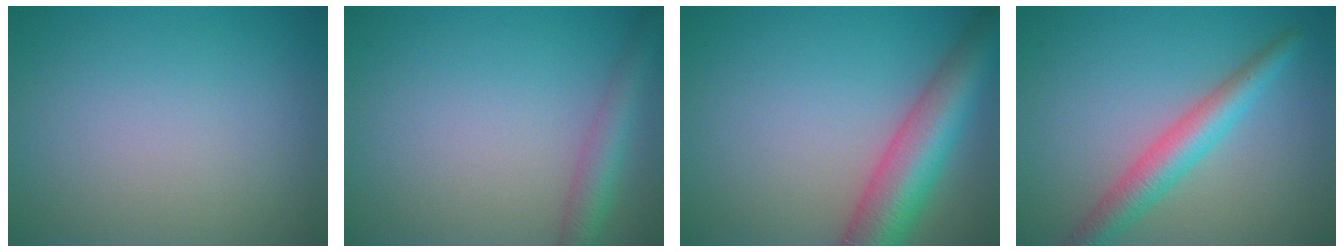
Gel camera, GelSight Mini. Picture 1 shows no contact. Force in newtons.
{"total": 3.0, "press": 3.0, "slide": 0.1}
{"total": 7.8, "press": 7.8, "slide": 0.3}
{"total": 4.2, "press": 4.2, "slide": 0.1}